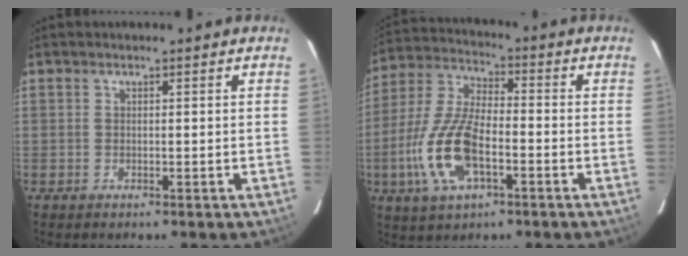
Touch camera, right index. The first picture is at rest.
{"total": 14.5, "force": [-4.7, 6.1, 12.3], "torque": [-0.272, -0.002, -0.090]}